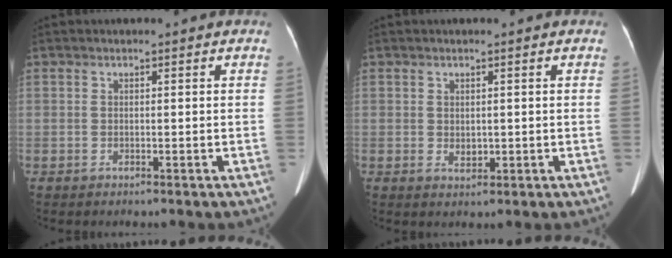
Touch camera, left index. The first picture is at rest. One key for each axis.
{"total": 1.5, "fx": -0.1, "fy": 1.1, "fz": 1.0, "tx": -0.022, "ty": -0.006, "tz": 0.002}